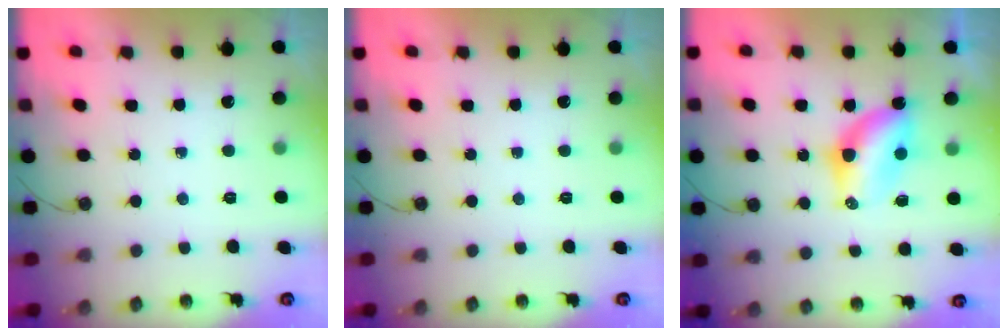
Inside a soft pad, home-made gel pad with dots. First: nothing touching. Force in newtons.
{"total": 0.0}
{"total": 6.5, "press": 6.5, "slide": 0.2}